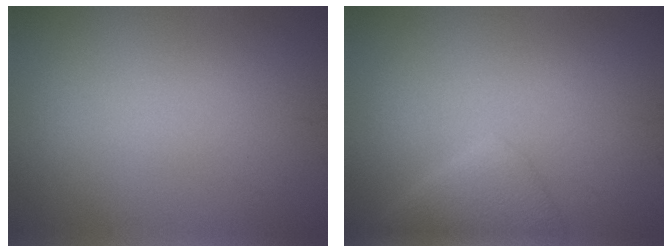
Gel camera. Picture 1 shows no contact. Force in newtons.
{"total": 2.8, "press": 2.8, "slide": 0.2}